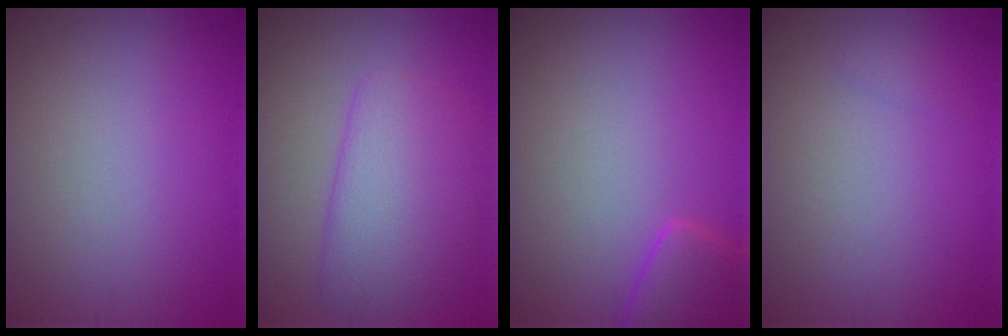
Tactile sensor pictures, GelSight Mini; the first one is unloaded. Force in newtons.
{"total": 5.6, "press": 5.6, "slide": 0.1}
{"total": 3.1, "press": 3.1, "slide": 0.3}
{"total": 0.5, "press": 0.5, "slide": 0.0}